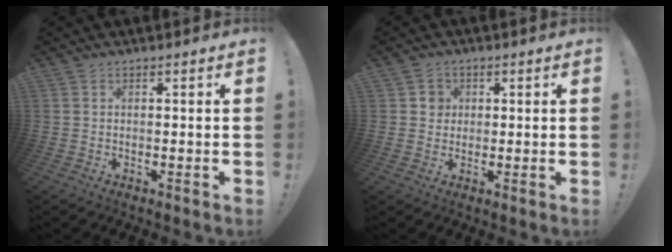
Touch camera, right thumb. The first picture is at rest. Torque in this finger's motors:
{"motor_torque": [0.64, 0.51, 0.13, -0.09, 0.00]}